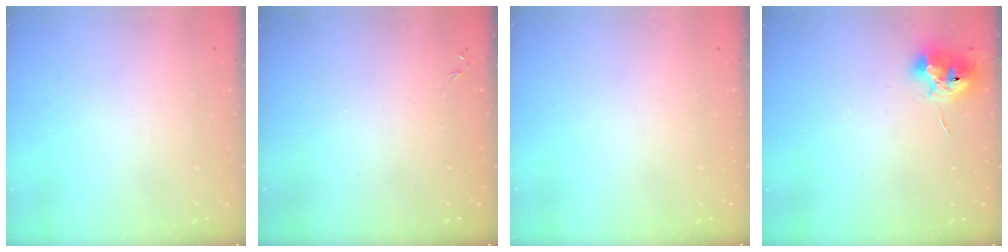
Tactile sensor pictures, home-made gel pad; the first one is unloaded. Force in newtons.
{"total": 0.0}
{"total": 0.0}
{"total": 10.0, "press": 10.0, "slide": 0.3}